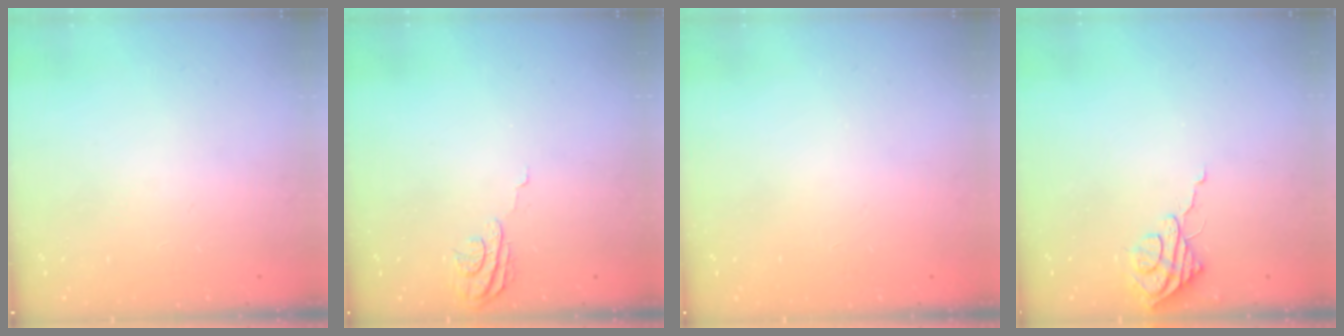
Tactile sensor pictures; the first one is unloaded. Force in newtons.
{"total": 5.7, "press": 5.7, "slide": 0.6}
{"total": 0.0}
{"total": 5.5, "press": 5.5, "slide": 0.3}